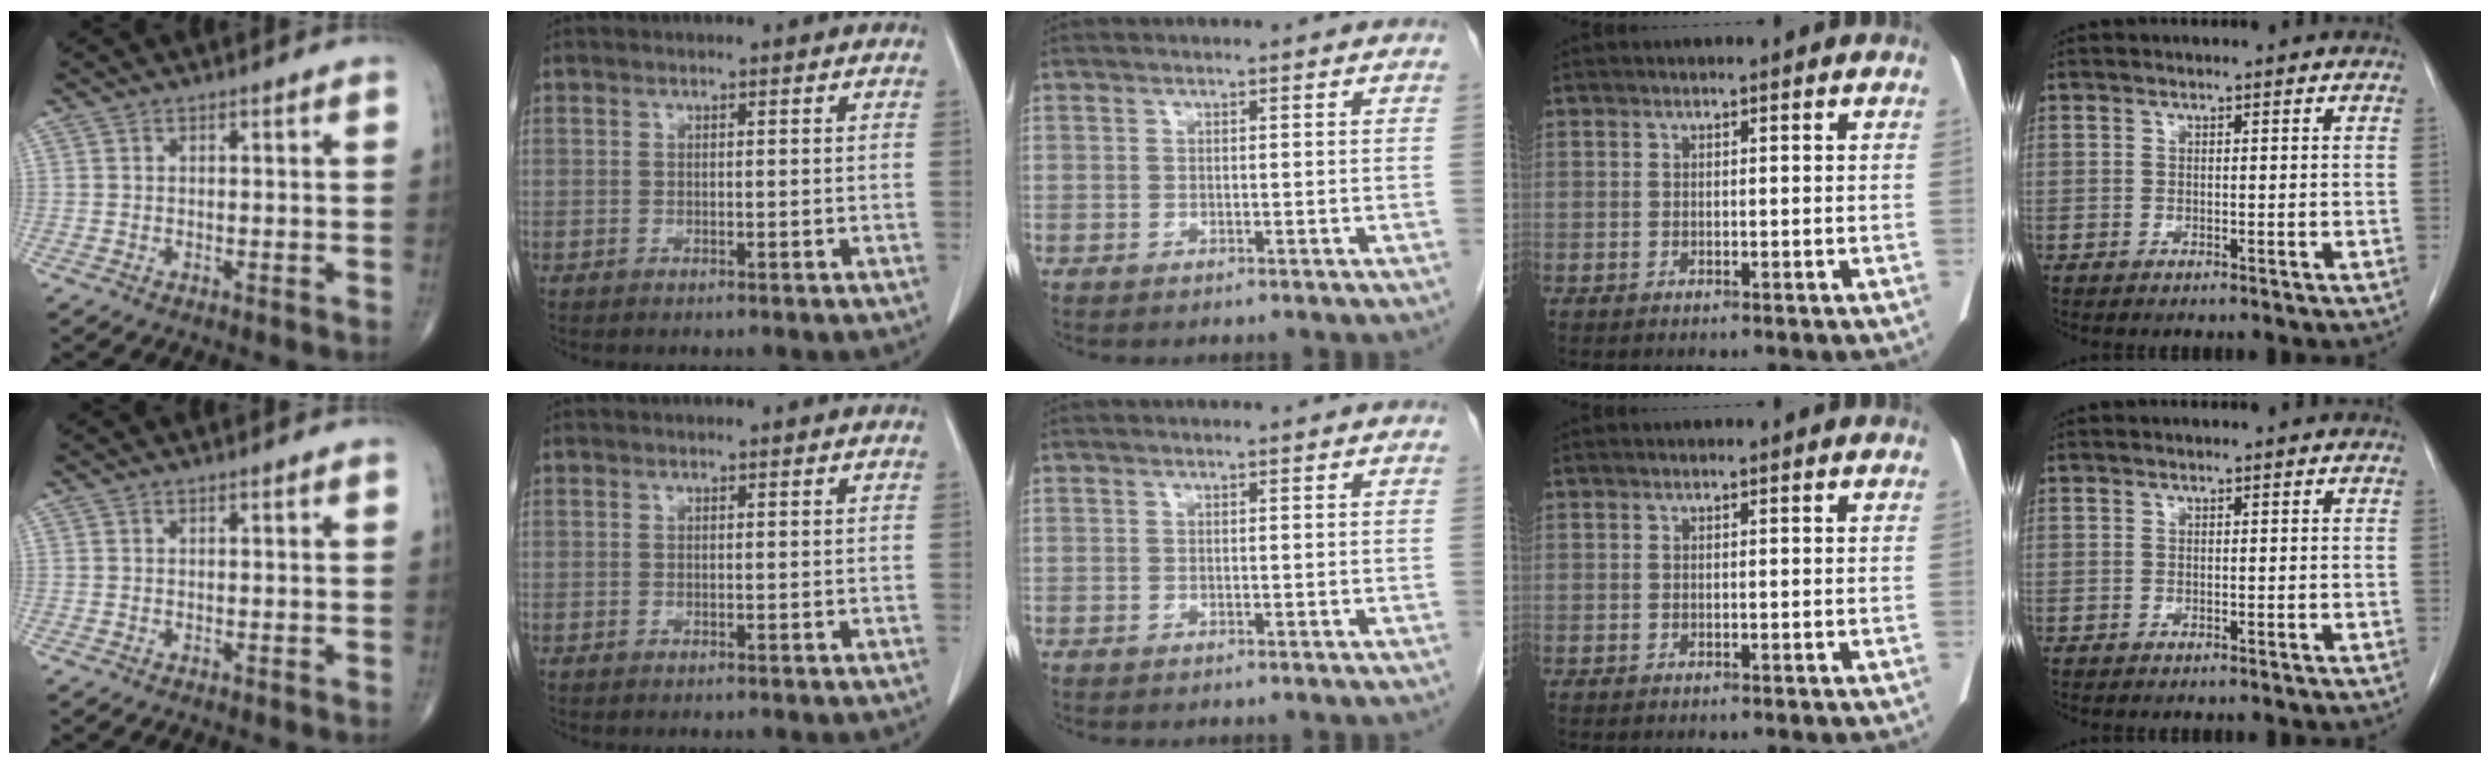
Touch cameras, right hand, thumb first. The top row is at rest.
{}